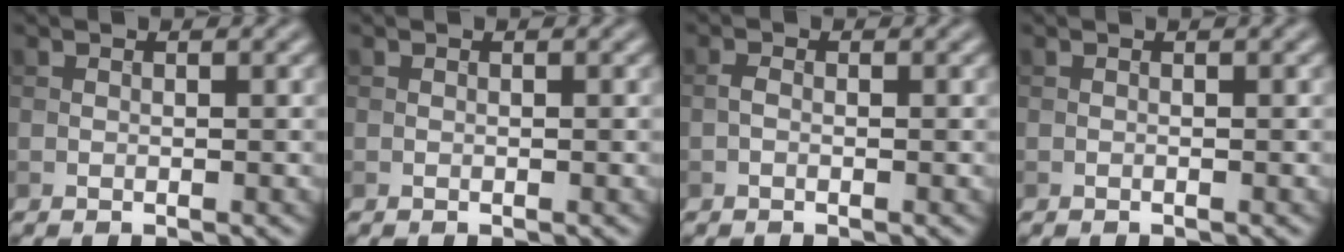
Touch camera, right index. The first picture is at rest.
{"total": 0.0}
{"total": 0.8, "force": [-0.3, 0.4, 0.6], "torque": [-0.013, 0.000, -0.008]}
{"total": 0.7, "force": [-0.1, 0.1, 0.7], "torque": [-0.008, -0.001, -0.005]}